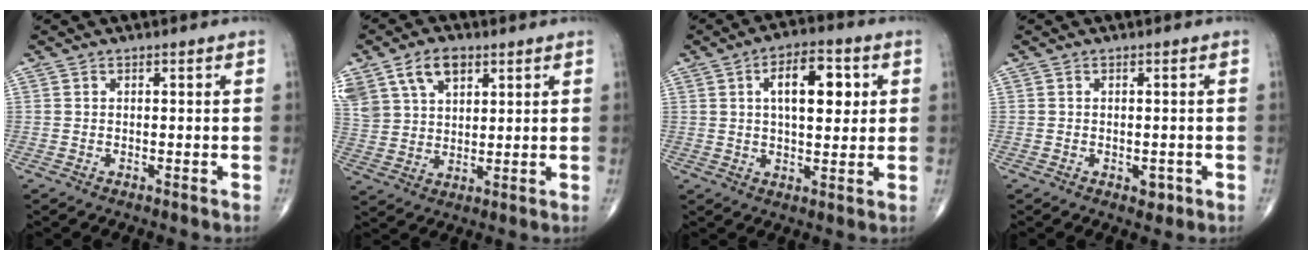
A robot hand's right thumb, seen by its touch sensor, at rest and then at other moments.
{"total": 13.5, "force": [7.0, 8.8, 7.5], "torque": [-0.152, -0.002, 0.138]}
{"total": 10.6, "force": [2.8, 5.0, 8.9], "torque": [-0.111, 0.001, 0.039]}
{"total": 1.8, "force": [-0.7, 1.2, 1.2], "torque": [-0.006, 0.000, -0.007]}